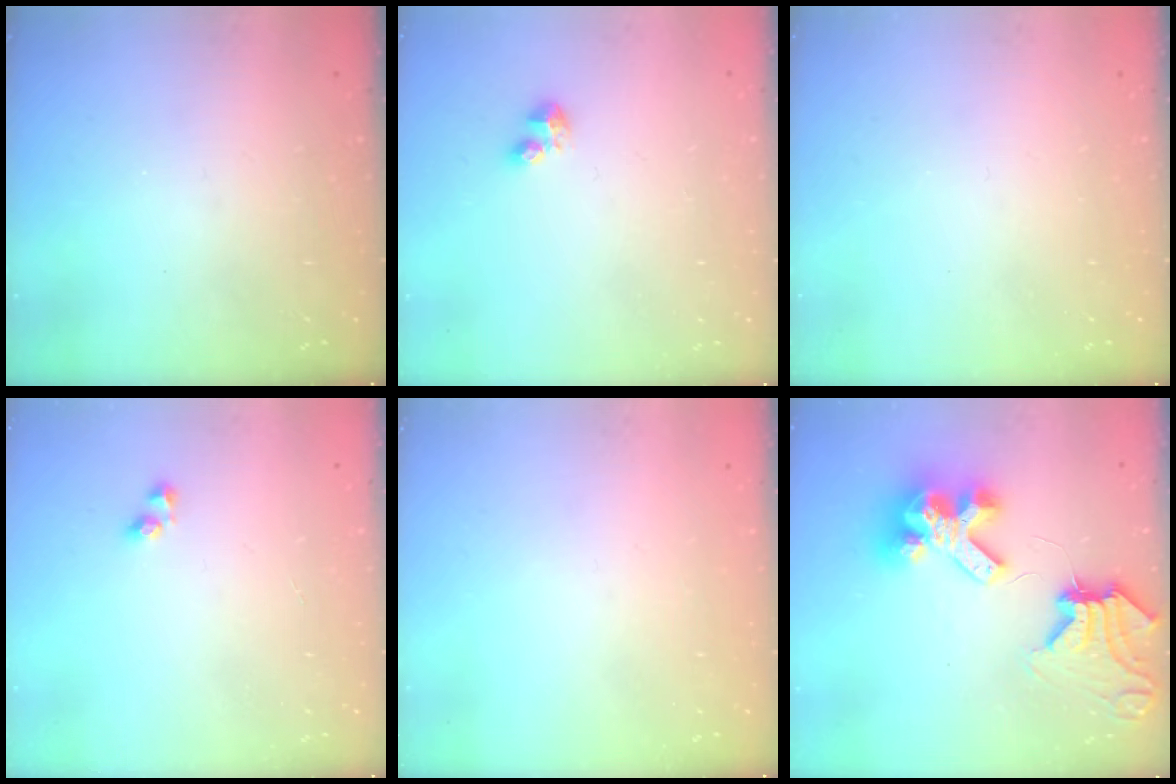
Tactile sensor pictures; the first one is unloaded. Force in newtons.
{"total": 2.3, "press": 2.2, "slide": 0.5}
{"total": 0.0}
{"total": 2.2, "press": 1.9, "slide": 1.1}
{"total": 0.0}
{"total": 15.2, "press": 15.1, "slide": 2.0}